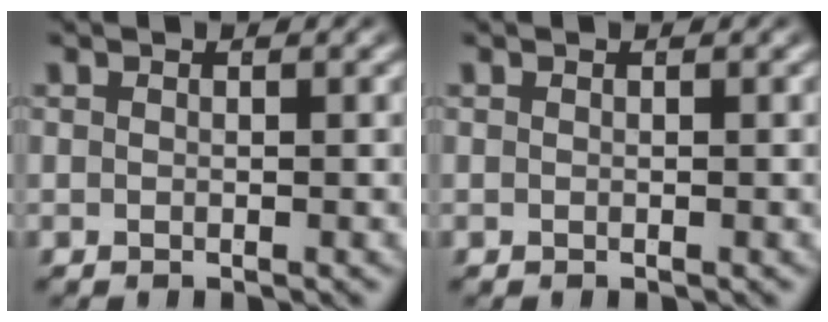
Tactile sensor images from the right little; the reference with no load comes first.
{"total": 0.0}